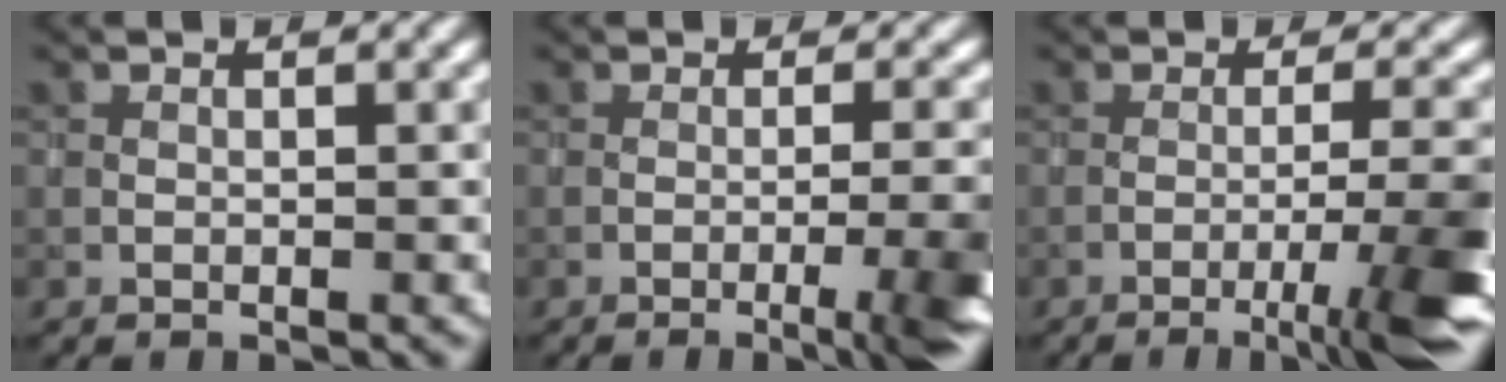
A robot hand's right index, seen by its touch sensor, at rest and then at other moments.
{"total": 6.6, "force": [-2.5, 1.6, 5.9], "torque": [-0.066, 0.001, -0.033]}
{"total": 6.8, "force": [-3.2, 0.6, 5.9], "torque": [-0.081, 0.007, -0.053]}